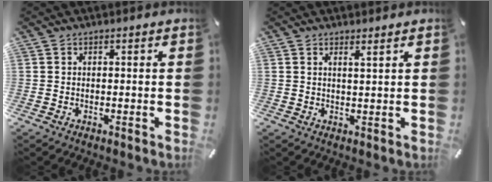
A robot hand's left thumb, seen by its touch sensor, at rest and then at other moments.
{"total": 1.7, "force": [1.5, -0.3, 0.8], "torque": [-0.015, -0.004, 0.027]}